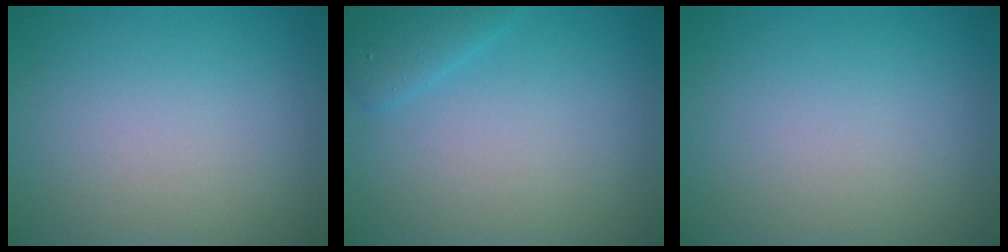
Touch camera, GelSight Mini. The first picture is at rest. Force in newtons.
{"total": 1.9, "press": 1.9, "slide": 0.1}
{"total": 0.0}